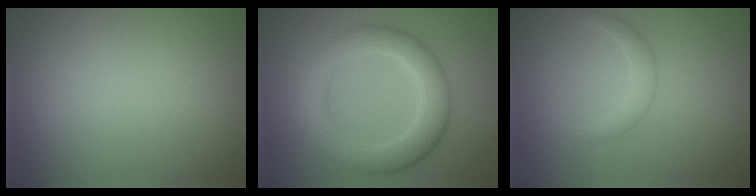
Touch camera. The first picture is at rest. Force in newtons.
{"total": 5.6, "press": 5.6, "slide": 0.5}
{"total": 1.5, "press": 1.5, "slide": 0.1}